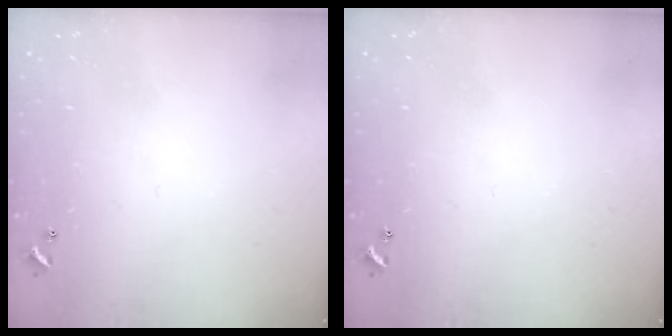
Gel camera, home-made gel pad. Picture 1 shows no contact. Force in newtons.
{"total": 0.0}